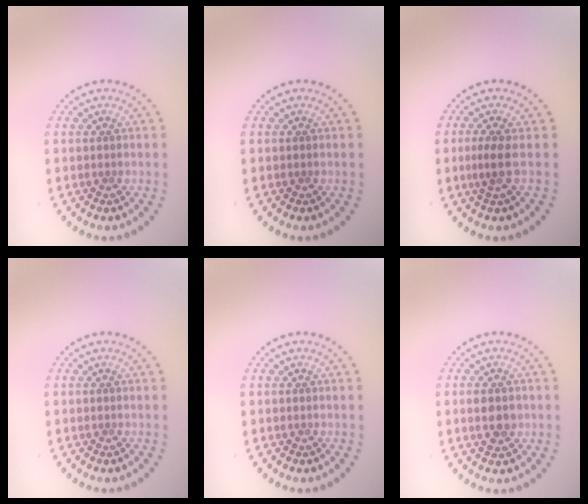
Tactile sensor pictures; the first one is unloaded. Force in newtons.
{"total": 0.0}
{"total": 1.8, "press": 1.3, "slide": 1.3}
{"total": 0.0}
{"total": 0.0}
{"total": 2.5, "press": 2.5, "slide": 0.1}